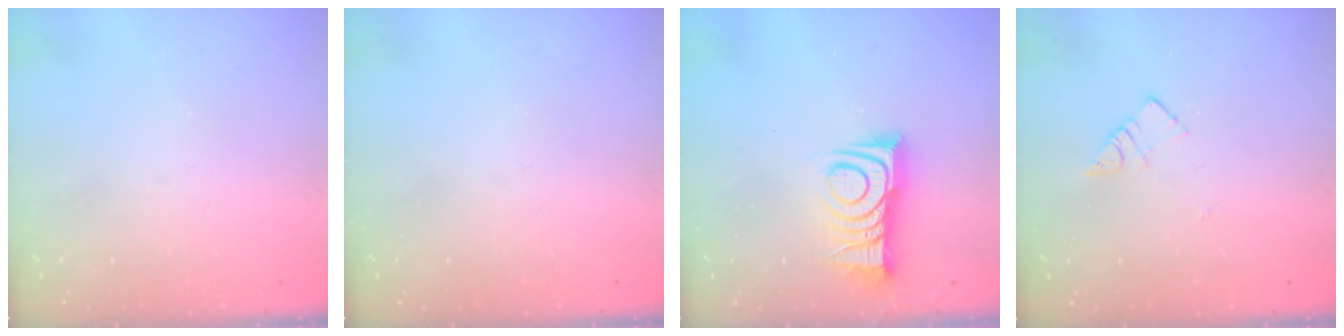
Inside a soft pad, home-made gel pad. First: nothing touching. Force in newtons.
{"total": 0.0}
{"total": 11.2, "press": 11.2, "slide": 0.5}
{"total": 4.6, "press": 4.6, "slide": 0.2}